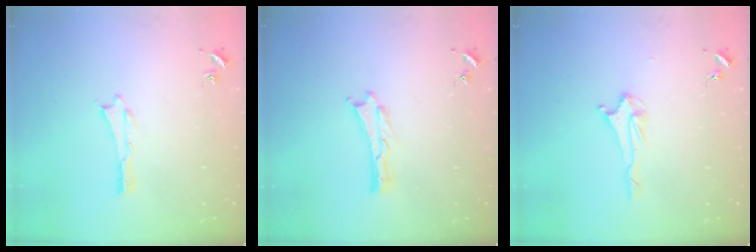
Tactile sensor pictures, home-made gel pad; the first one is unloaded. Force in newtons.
{"total": 0.0}
{"total": 2.1, "press": 2.0, "slide": 0.4}